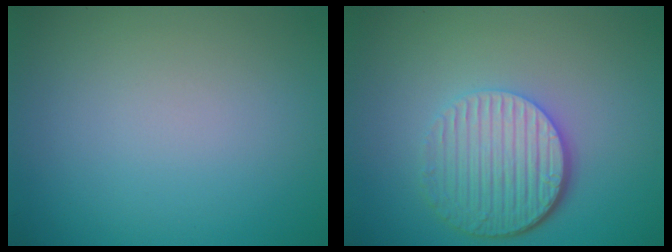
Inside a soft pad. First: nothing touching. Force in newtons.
{"total": 5.8, "press": 4.1, "slide": 4.1}